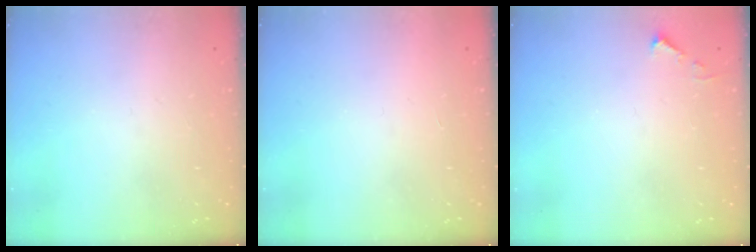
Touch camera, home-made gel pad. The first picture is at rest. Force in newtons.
{"total": 1.7, "press": 1.7, "slide": 0.1}
{"total": 3.7, "press": 3.6, "slide": 0.5}